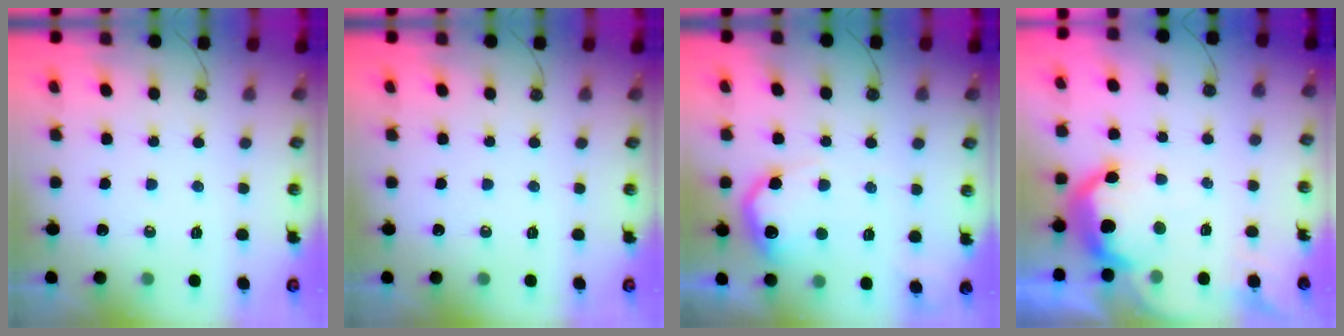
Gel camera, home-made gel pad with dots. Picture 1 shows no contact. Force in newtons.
{"total": 0.0}
{"total": 13.3, "press": 13.2, "slide": 0.6}
{"total": 12.1, "press": 12.0, "slide": 0.7}